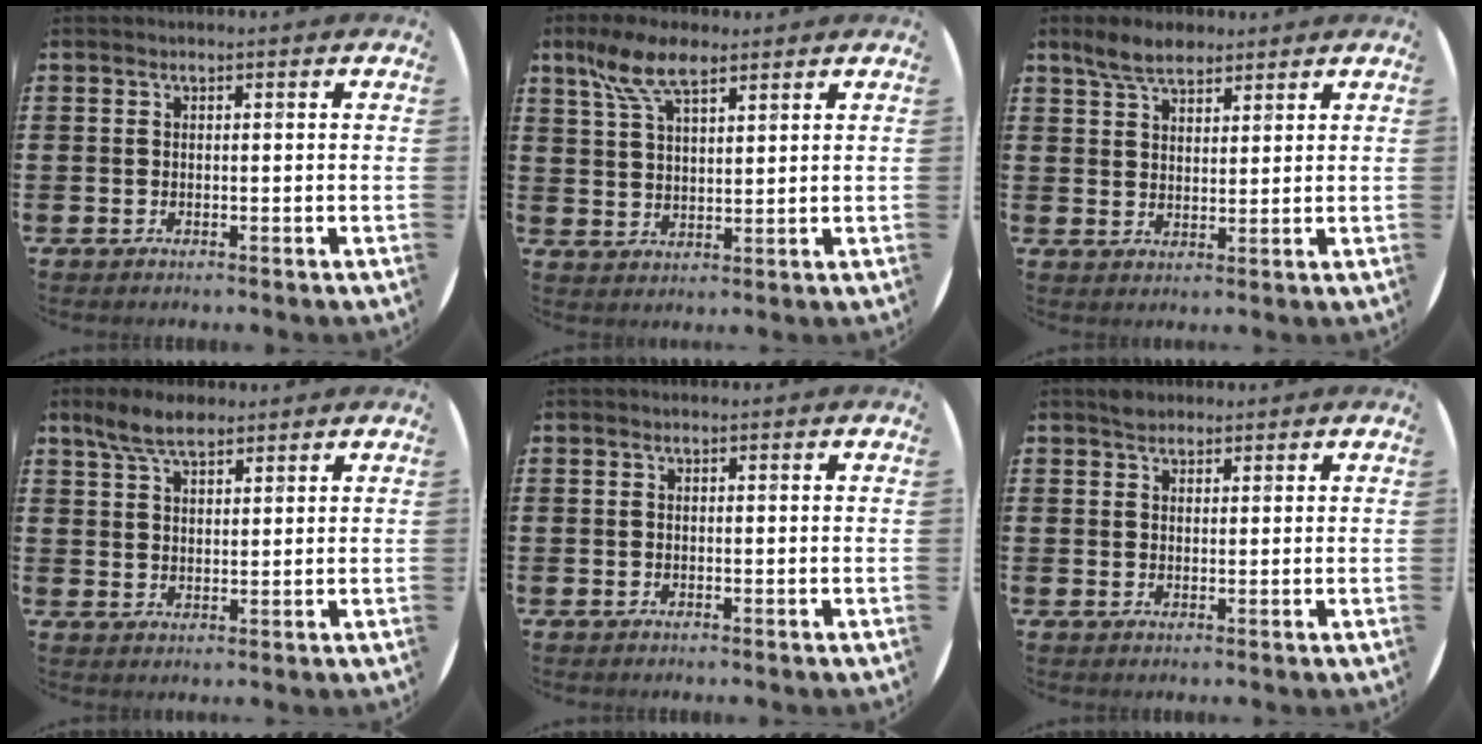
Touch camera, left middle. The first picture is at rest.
{"total": 7.4, "force": [5.2, 2.7, 4.5], "torque": [-0.102, -0.001, 0.096]}
{"total": 4.9, "force": [4.1, 2.0, 1.8], "torque": [-0.044, 0.000, 0.078]}
{"total": 5.2, "force": [4.3, 1.9, 2.4], "torque": [-0.057, -0.003, 0.080]}
{"total": 0.0}
{"total": 1.6, "force": [1.5, 0.6, 0.0], "torque": [0.005, 0.000, 0.028]}